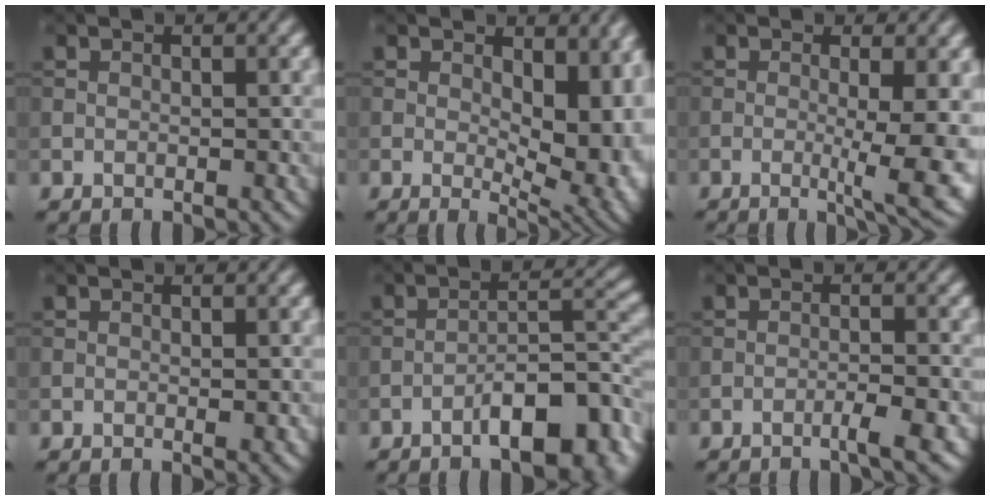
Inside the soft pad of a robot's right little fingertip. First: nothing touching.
{"total": 8.8, "force": [0.4, 5.0, 7.3], "torque": [-0.079, -0.011, 0.018]}
{"total": 7.2, "force": [-1.0, 1.6, 6.9], "torque": [-0.095, -0.016, -0.010]}
{"total": 0.7, "force": [0.0, 0.1, 0.7], "torque": [-0.008, -0.003, 0.000]}
{"total": 8.8, "force": [-4.8, 2.9, 6.9], "torque": [-0.091, 0.011, -0.074]}
{"total": 2.5, "force": [-1.4, 0.3, 2.1], "torque": [-0.028, 0.007, -0.032]}